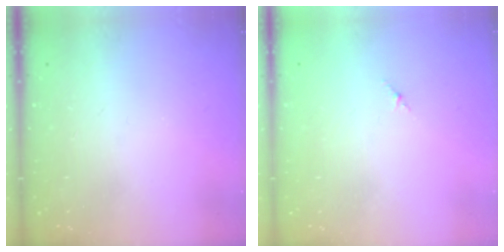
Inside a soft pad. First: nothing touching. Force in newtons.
{"total": 1.8, "press": 1.7, "slide": 0.6}